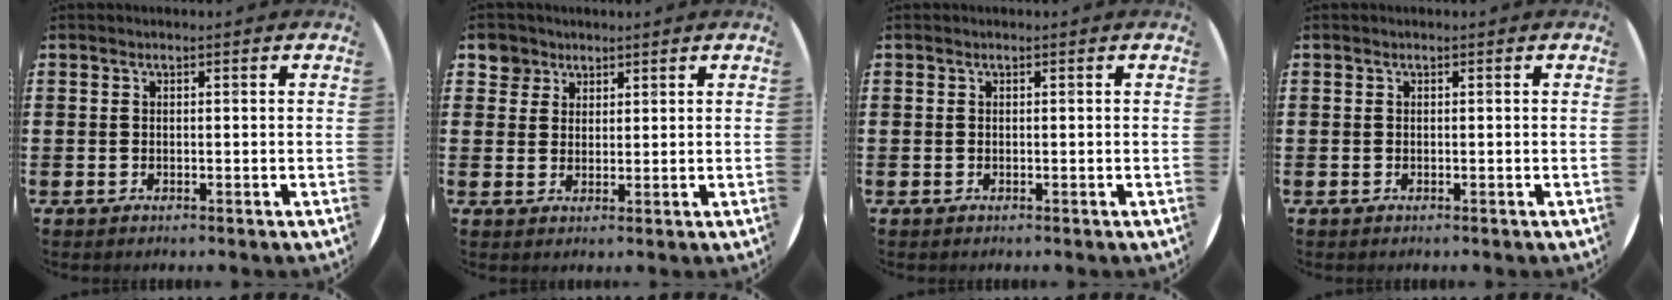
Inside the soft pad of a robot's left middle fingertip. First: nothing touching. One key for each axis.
{"total": 3.4, "fx": 2.6, "fy": 2.2, "fz": 0.0, "tx": -0.003, "ty": 0.003, "tz": 0.049}
{"total": 0.0}
{"total": 0.0}